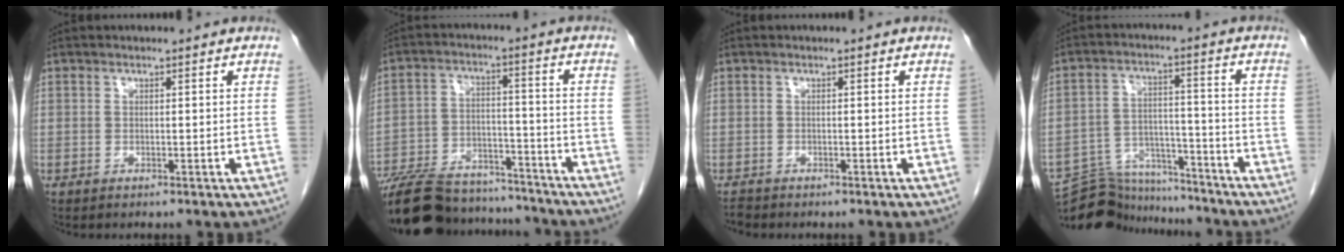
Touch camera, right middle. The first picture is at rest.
{"total": 21.2, "force": [-18.9, 5.8, 7.5], "torque": [-0.174, -0.009, -0.290]}
{"total": 0.9, "force": [-0.8, 0.1, 0.0], "torque": [-0.007, -0.004, -0.017]}
{"total": 12.2, "force": [-11.9, 2.4, 0.9], "torque": [-0.014, 0.029, -0.194]}